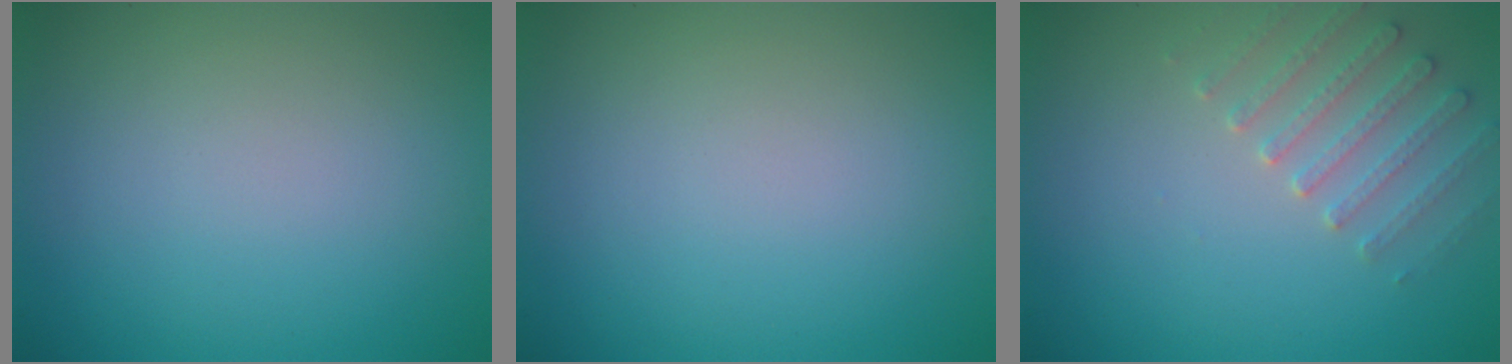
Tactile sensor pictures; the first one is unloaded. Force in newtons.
{"total": 0.0}
{"total": 2.6, "press": 2.6, "slide": 0.6}